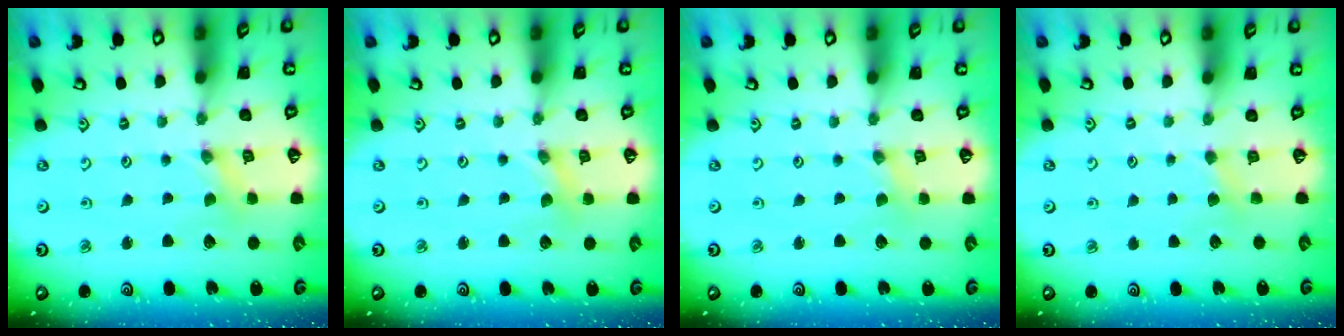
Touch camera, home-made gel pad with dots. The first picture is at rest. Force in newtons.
{"total": 0.8, "press": 0.8, "slide": 0.1}
{"total": 0.0}
{"total": 2.6, "press": 2.5, "slide": 0.4}